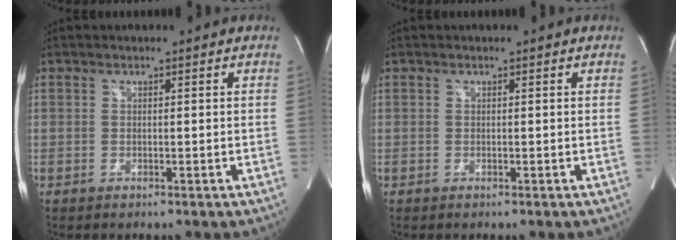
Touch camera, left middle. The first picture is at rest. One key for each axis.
{"total": 0.0}